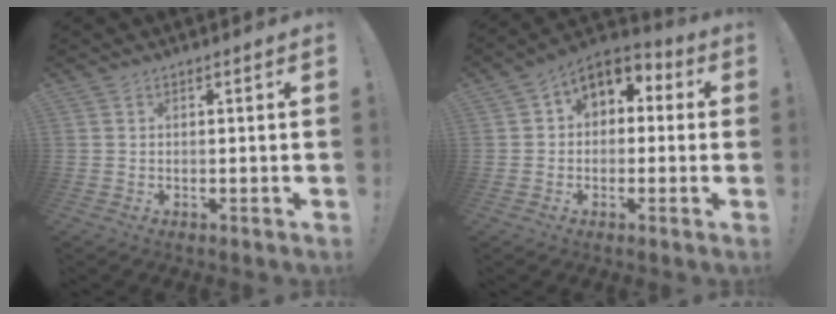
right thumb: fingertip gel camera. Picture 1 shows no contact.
{"total": 7.2, "force": [2.0, 5.8, 3.8], "torque": [-0.060, 0.000, 0.045]}